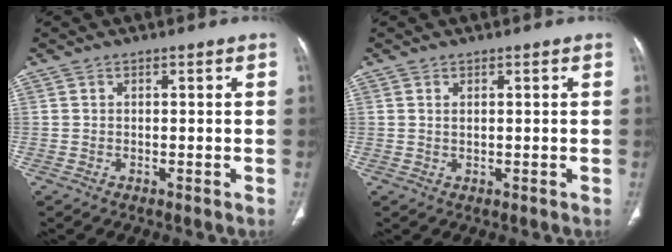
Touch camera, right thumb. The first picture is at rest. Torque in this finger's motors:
{"motor_torque": [-0.11, -0.08, -0.13, -0.20, -0.03]}